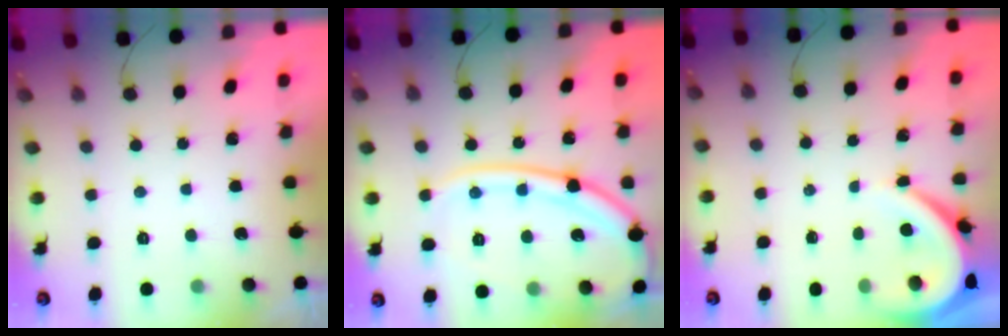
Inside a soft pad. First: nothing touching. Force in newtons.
{"total": 17.0, "press": 17.0, "slide": 1.7}
{"total": 5.4, "press": 5.4, "slide": 0.7}